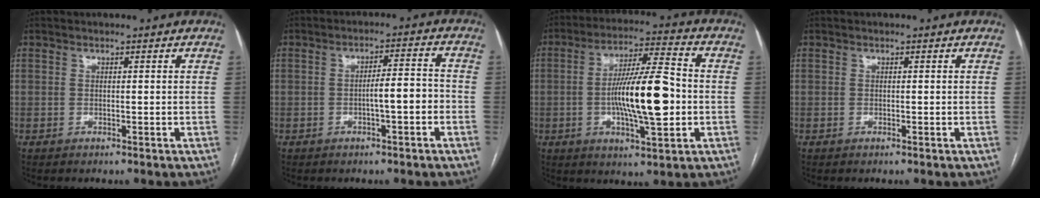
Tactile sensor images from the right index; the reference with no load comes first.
{"total": 4.7, "force": [-1.5, 0.8, 4.4], "torque": [-0.065, 0.019, -0.021]}
{"total": 14.5, "force": [-1.8, 2.4, 14.2], "torque": [-0.248, 0.006, -0.028]}
{"total": 0.0}